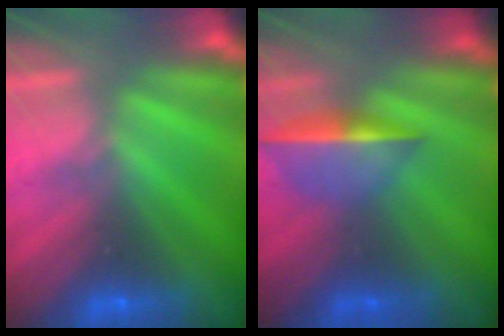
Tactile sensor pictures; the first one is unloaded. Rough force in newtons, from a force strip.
{"total": 1.6}